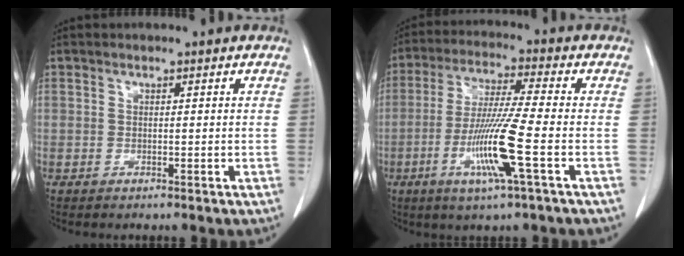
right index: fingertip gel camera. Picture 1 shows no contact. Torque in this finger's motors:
{"motor_torque": [1.55, -0.59, 0.91, 0.16]}